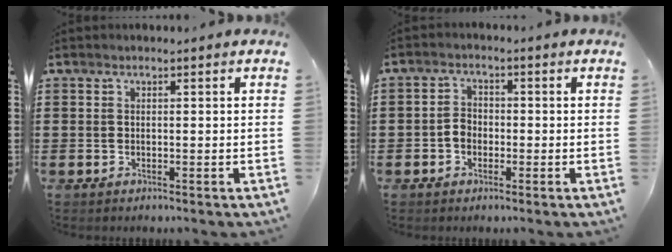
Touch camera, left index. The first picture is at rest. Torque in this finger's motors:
{"motor_torque": [0.39, 0.32, 0.27, 0.02]}